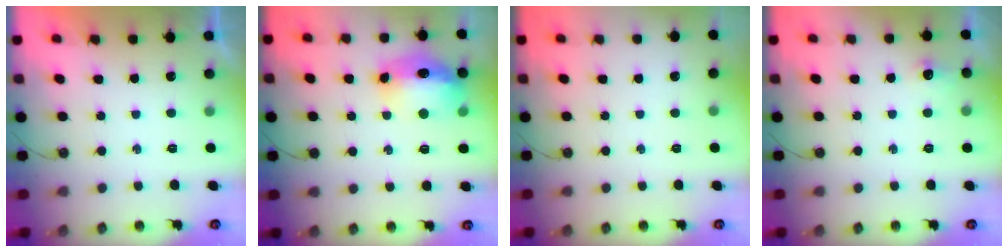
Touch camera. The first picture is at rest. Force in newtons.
{"total": 14.6, "press": 14.5, "slide": 1.6}
{"total": 0.0}
{"total": 6.1, "press": 6.0, "slide": 1.0}